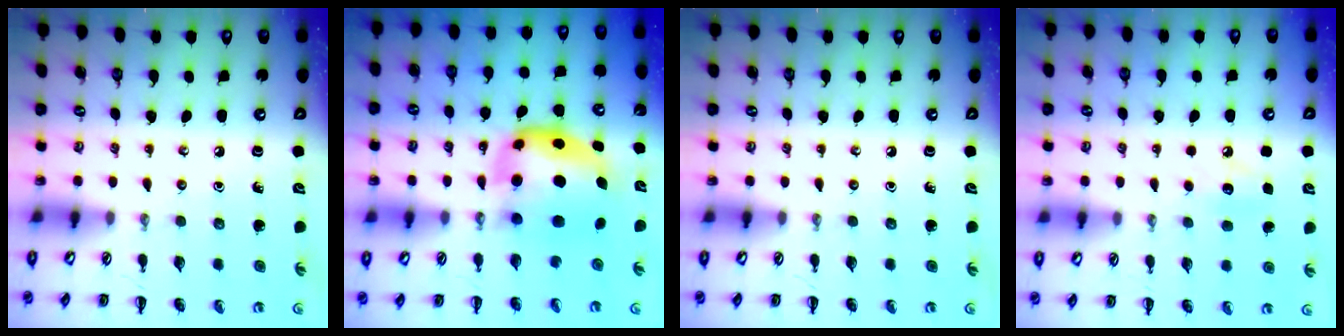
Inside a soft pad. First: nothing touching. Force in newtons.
{"total": 6.9, "press": 6.7, "slide": 1.6}
{"total": 0.0}
{"total": 6.7, "press": 6.5, "slide": 1.6}